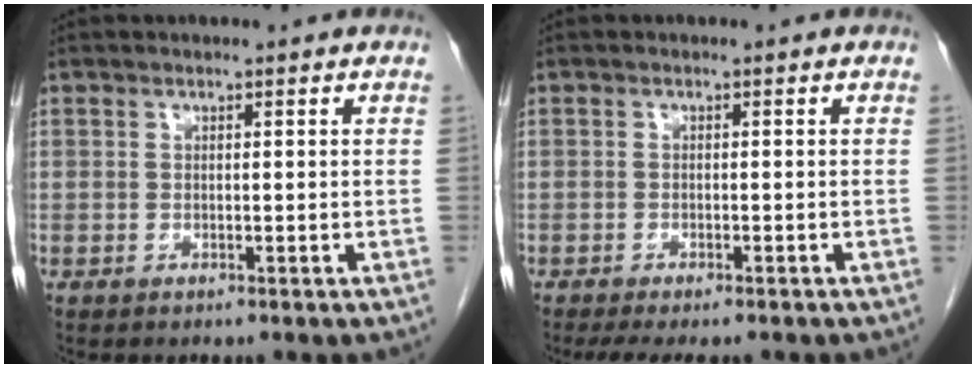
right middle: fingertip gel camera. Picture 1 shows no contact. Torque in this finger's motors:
{"motor_torque": [0.44, -0.33, 0.14, 0.02]}